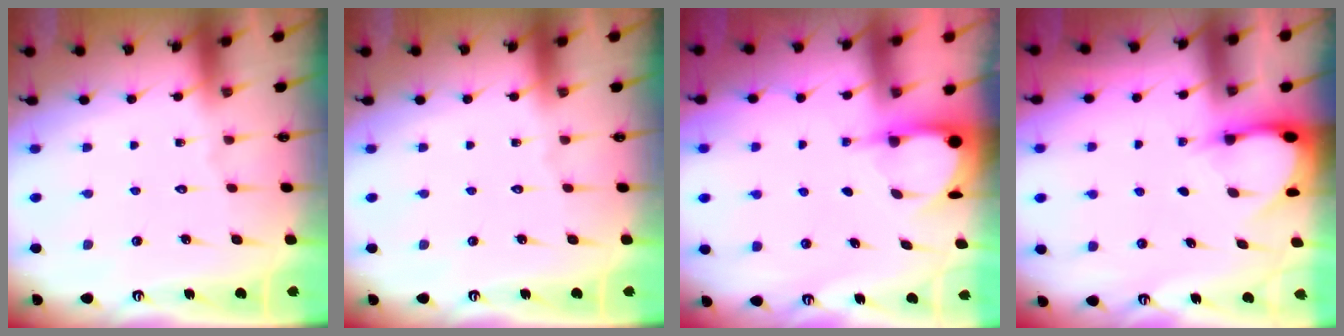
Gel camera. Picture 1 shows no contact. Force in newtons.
{"total": 0.0}
{"total": 3.9, "press": 3.8, "slide": 0.3}
{"total": 3.0, "press": 3.0, "slide": 0.4}